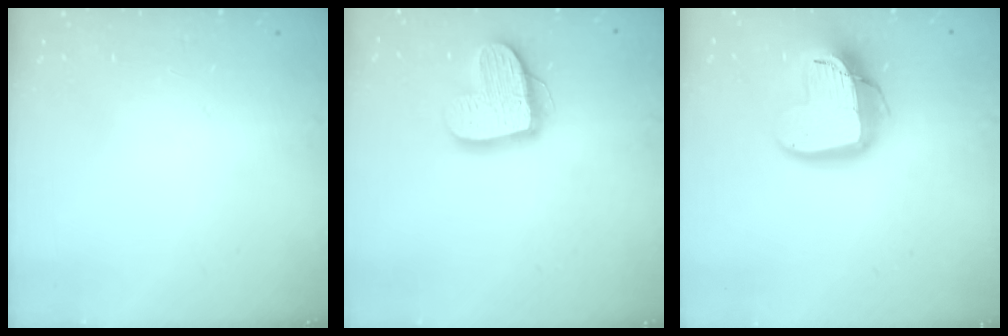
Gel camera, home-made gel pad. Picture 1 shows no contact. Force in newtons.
{"total": 16.2, "press": 16.2, "slide": 1.4}
{"total": 16.3, "press": 16.3, "slide": 1.4}